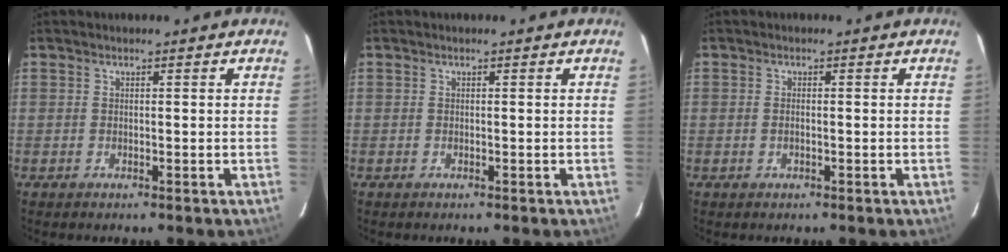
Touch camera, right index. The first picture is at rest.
{"total": 0.0}
{"total": 1.0, "force": [-0.3, 0.5, 0.8], "torque": [-0.017, 0.002, -0.007]}